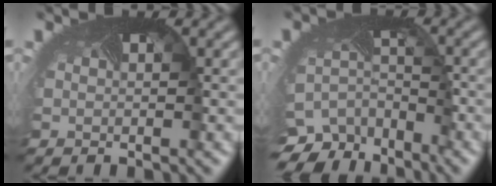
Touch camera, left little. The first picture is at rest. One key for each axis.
{"total": 8.4, "fx": -6.1, "fy": 4.9, "fz": 3.1, "tx": -0.066, "ty": -0.015, "tz": -0.095}